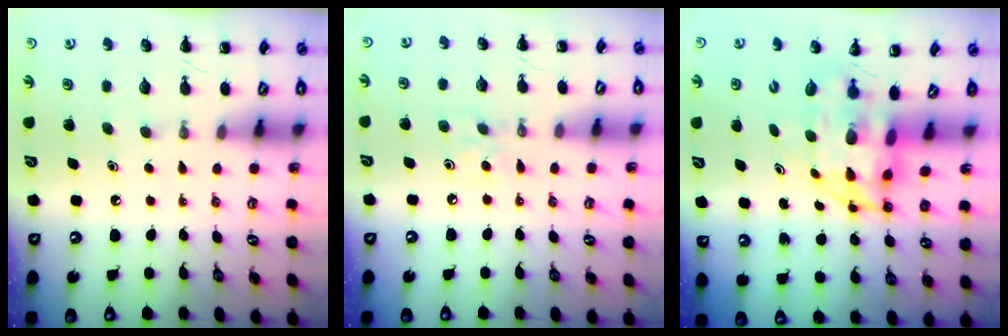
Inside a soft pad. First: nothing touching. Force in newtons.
{"total": 4.4, "press": 4.0, "slide": 1.7}
{"total": 4.4, "press": 4.2, "slide": 1.3}